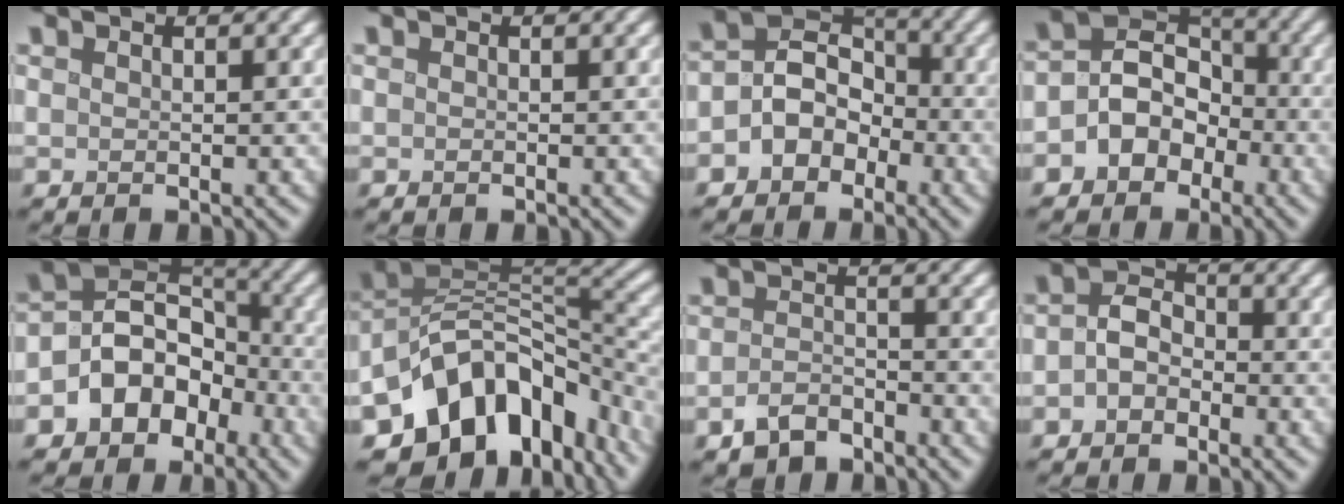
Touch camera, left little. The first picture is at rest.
{"total": 0.0}
{"total": 4.8, "force": [-2.0, 3.8, 2.1], "torque": [-0.012, 0.008, -0.059]}
{"total": 5.3, "force": [-2.2, 4.3, 2.2], "torque": [-0.011, 0.006, -0.063]}
{"total": 7.5, "force": [-3.4, 5.7, 3.6], "torque": [-0.040, 0.009, -0.081]}
{"total": 12.3, "force": [-7.6, 7.5, 6.1], "torque": [-0.092, 0.000, -0.141]}
{"total": 2.9, "force": [-2.5, 1.1, 0.9], "torque": [-0.018, 0.001, -0.053]}
{"total": 2.9, "force": [-1.3, 2.0, 1.6], "torque": [-0.029, 0.006, -0.034]}